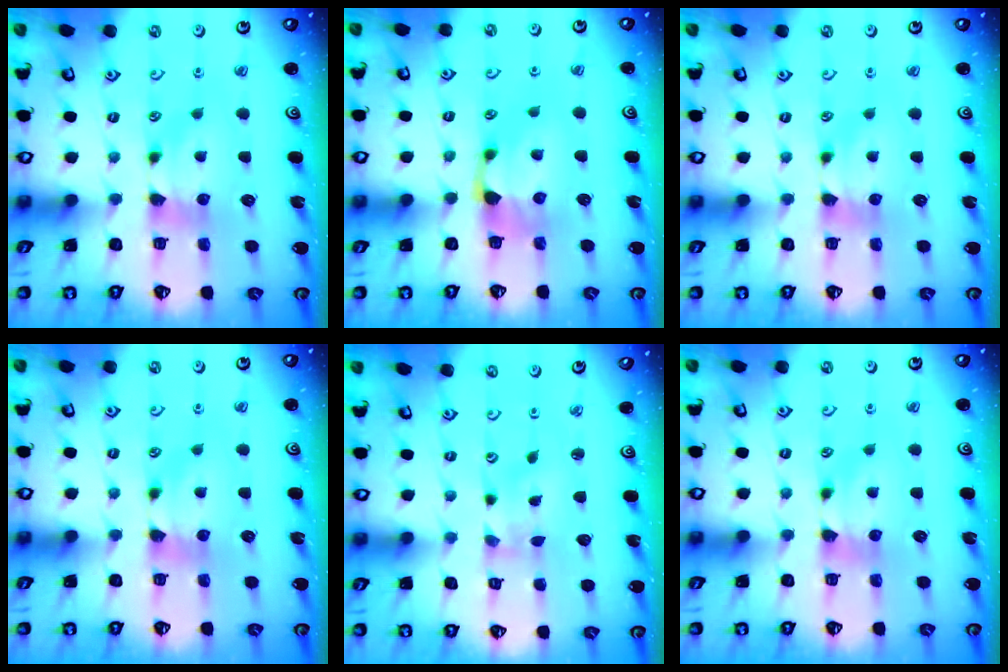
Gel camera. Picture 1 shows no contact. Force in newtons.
{"total": 1.9, "press": 1.3, "slide": 1.4}
{"total": 0.0}
{"total": 0.0}
{"total": 2.9, "press": 2.7, "slide": 0.9}
{"total": 0.0}